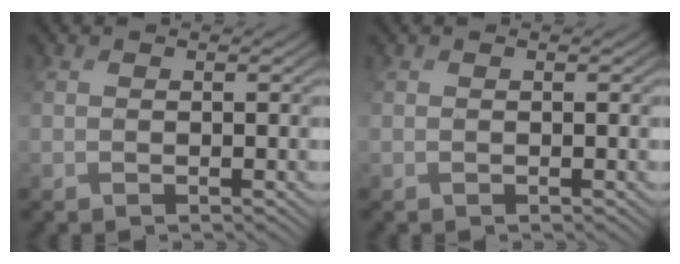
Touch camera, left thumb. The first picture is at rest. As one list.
[{"total": 0.0}]